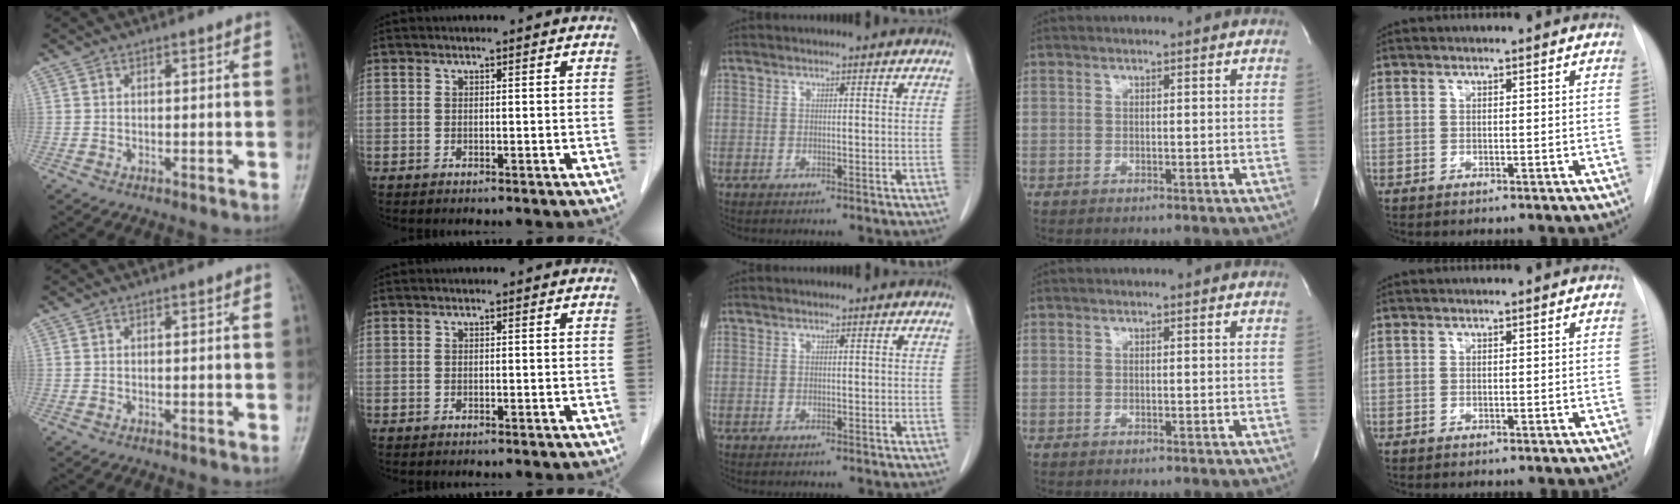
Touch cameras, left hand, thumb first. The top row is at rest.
{}